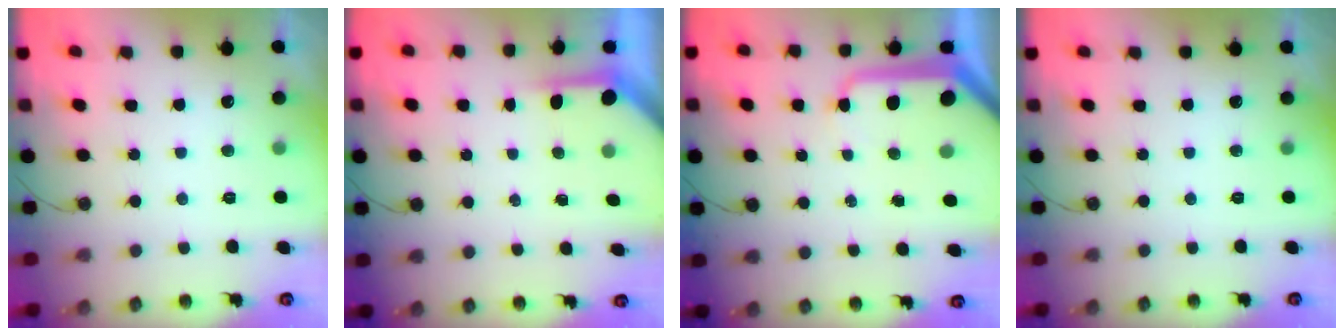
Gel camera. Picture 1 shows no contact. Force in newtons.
{"total": 3.6, "press": 3.6, "slide": 0.3}
{"total": 12.4, "press": 12.4, "slide": 1.3}
{"total": 0.0}